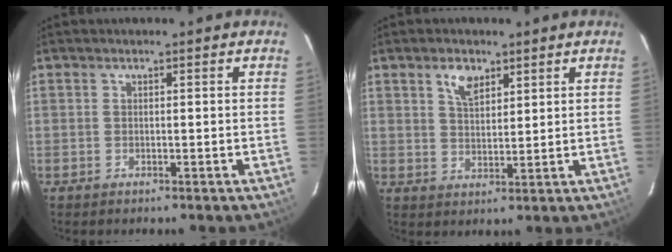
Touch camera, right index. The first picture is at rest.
{"total": 4.7, "force": [2.8, 2.5, 2.8], "torque": [-0.048, 0.006, 0.052]}